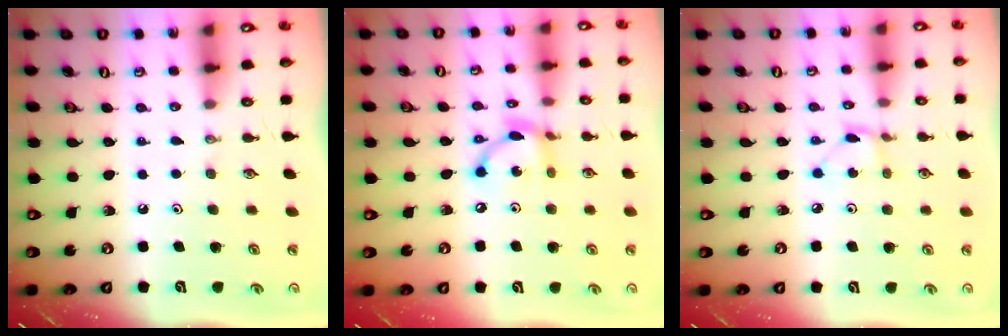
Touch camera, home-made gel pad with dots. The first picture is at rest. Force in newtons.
{"total": 9.6, "press": 9.6, "slide": 0.5}
{"total": 2.1, "press": 2.0, "slide": 0.2}